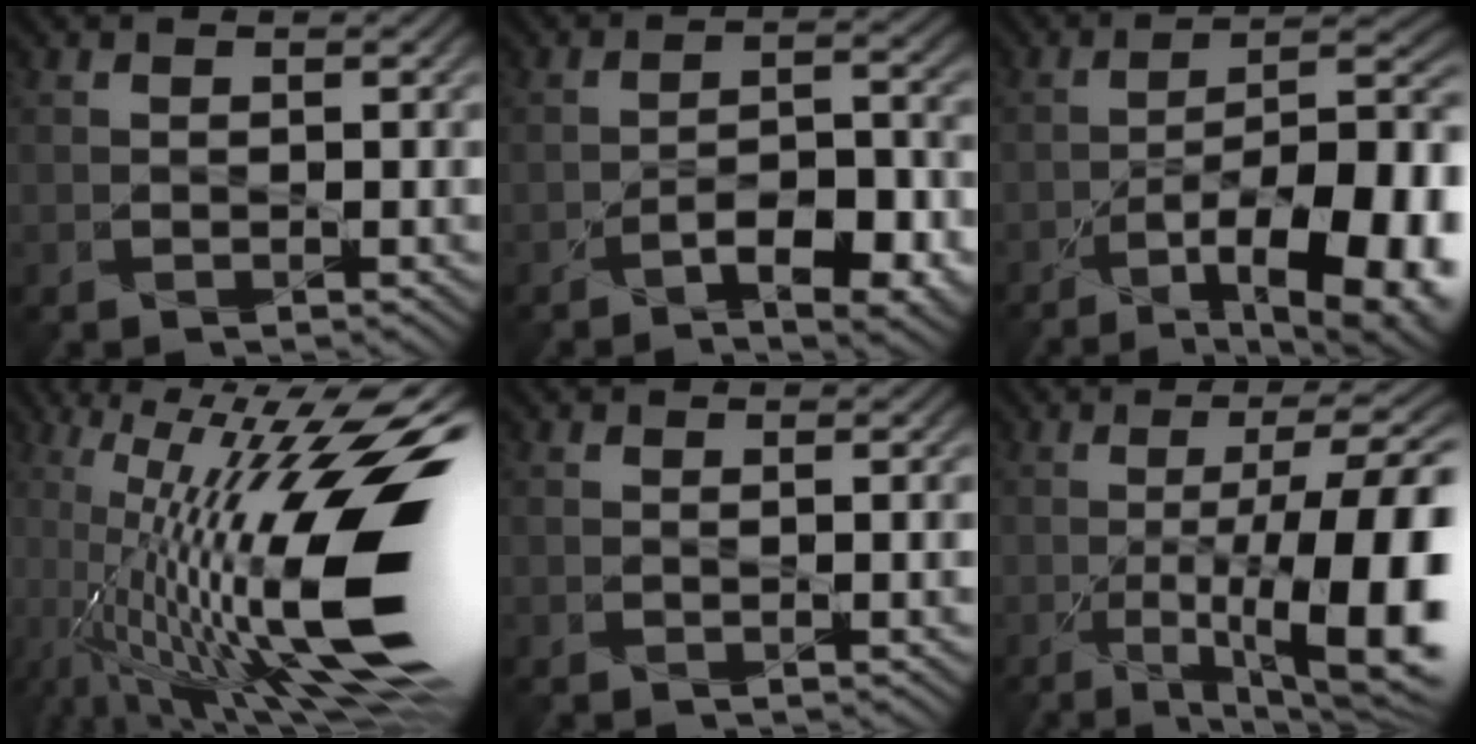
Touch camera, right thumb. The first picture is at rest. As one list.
[{"total": 7.6, "force": [-5.6, 2.4, 4.6], "torque": [-0.070, -0.001, -0.088]}, {"total": 17.9, "force": [-10.1, 6.0, 13.5], "torque": [-0.178, -0.005, -0.151]}, {"total": 19.4, "force": [-2.3, 4.9, 18.6], "torque": [-0.310, 0.009, -0.047]}, {"total": 0.8, "force": [0.0, -0.2, 0.8], "torque": [-0.021, 0.003, -0.002]}, {"total": 16.1, "force": [-5.0, 4.5, 14.6], "torque": [-0.205, -0.006, -0.070]}]